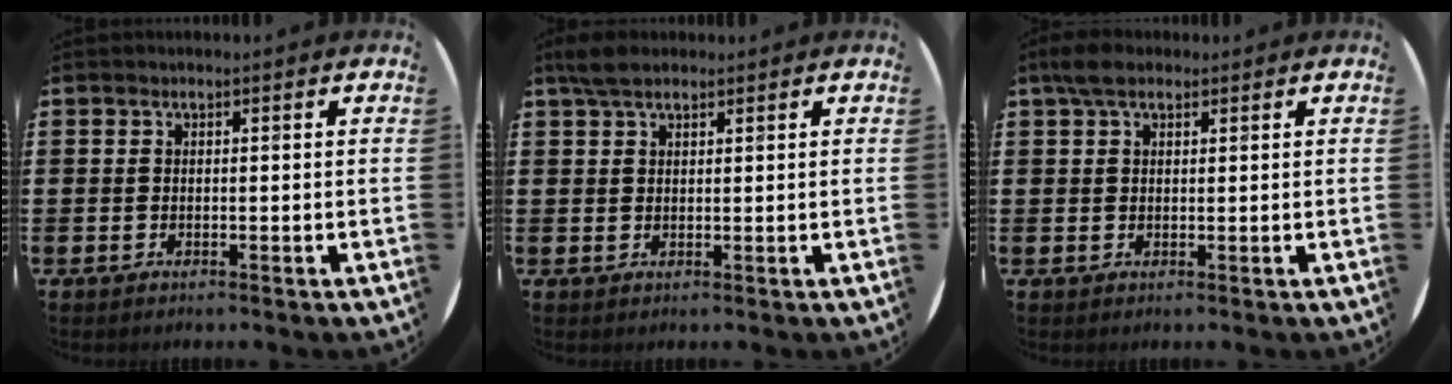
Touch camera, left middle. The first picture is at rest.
{"total": 3.2, "force": [2.4, 1.2, 1.7], "torque": [-0.039, 0.008, 0.046]}
{"total": 3.1, "force": [2.1, 1.4, 1.8], "torque": [-0.031, 0.006, 0.036]}